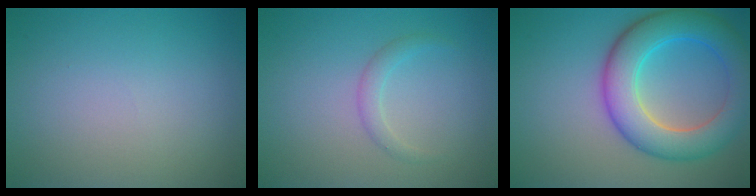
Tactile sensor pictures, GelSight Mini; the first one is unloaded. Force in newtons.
{"total": 0.9, "press": 0.9, "slide": 0.0}
{"total": 7.9, "press": 7.9, "slide": 0.1}